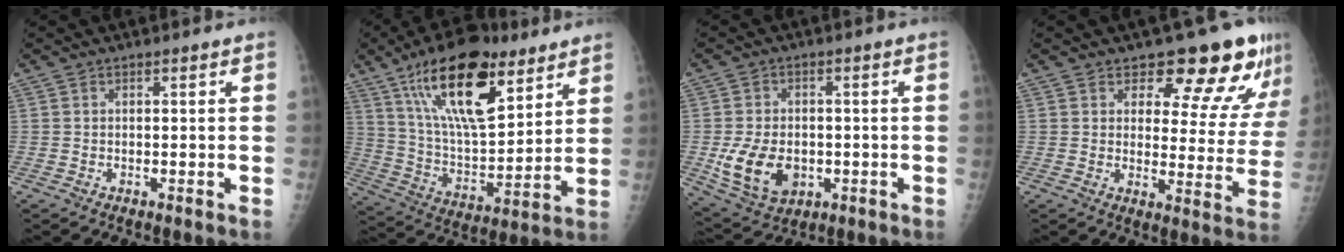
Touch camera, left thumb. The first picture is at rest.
{"total": 23.0, "force": [12.6, 9.7, 16.6], "torque": [-0.259, -0.048, 0.225]}
{"total": 11.1, "force": [-1.9, 8.0, 7.4], "torque": [-0.118, -0.003, -0.018]}
{"total": 14.1, "force": [11.1, 5.7, 6.5], "torque": [-0.025, -0.078, 0.124]}